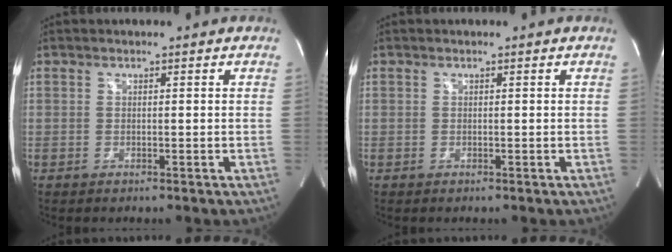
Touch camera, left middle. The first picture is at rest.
{"total": 0.0}